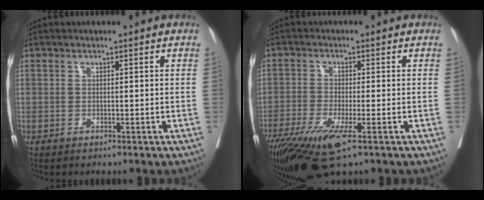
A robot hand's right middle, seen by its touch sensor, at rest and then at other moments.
{"total": 10.1, "force": [-5.8, 1.8, 8.1], "torque": [-0.140, -0.027, -0.101]}